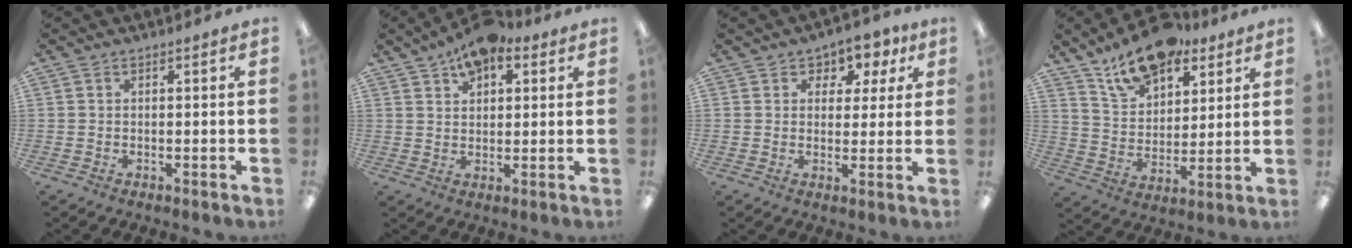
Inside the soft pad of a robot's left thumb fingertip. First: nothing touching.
{"total": 8.5, "force": [5.8, 4.2, 4.5], "torque": [-0.063, -0.023, 0.100]}
{"total": 5.4, "force": [3.0, 4.0, 2.0], "torque": [-0.027, -0.011, 0.047]}
{"total": 14.4, "force": [10.7, 7.2, 6.3], "torque": [-0.092, -0.056, 0.193]}